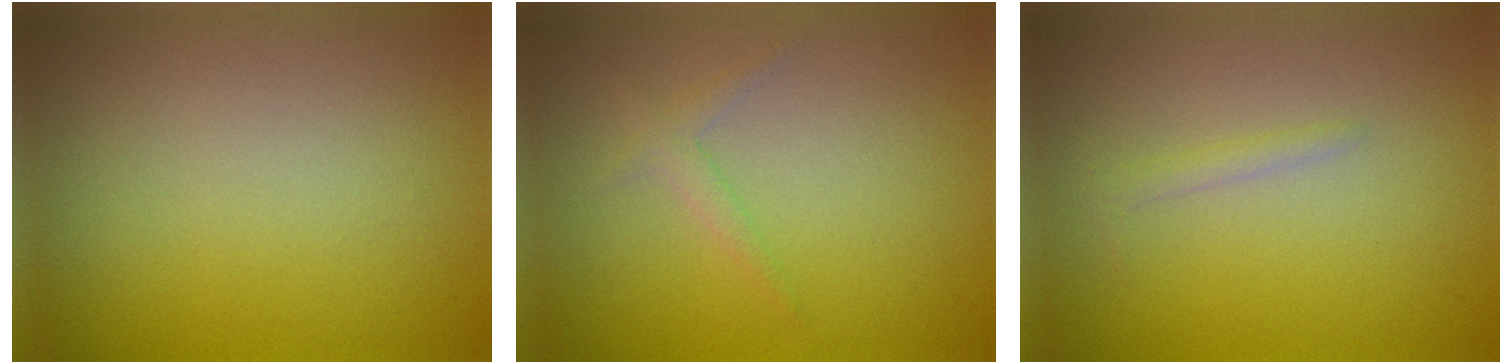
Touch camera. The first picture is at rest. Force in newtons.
{"total": 1.1, "press": 1.1, "slide": 0.1}
{"total": 1.0, "press": 1.0, "slide": 0.0}